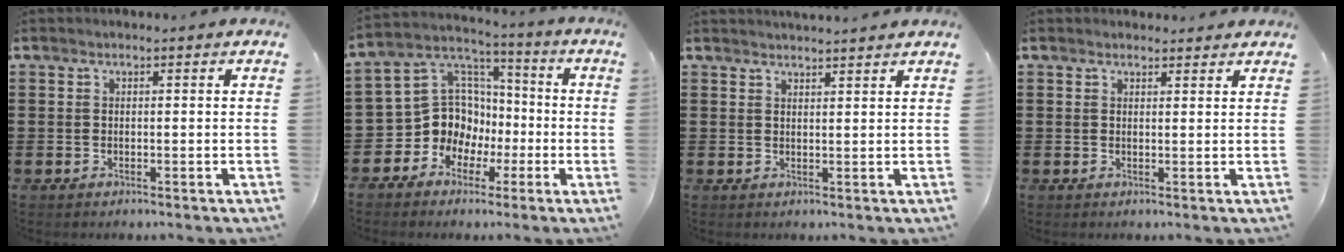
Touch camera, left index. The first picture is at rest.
{"total": 10.5, "force": [-2.8, 9.6, 3.1], "torque": [-0.110, 0.001, -0.049]}
{"total": 1.8, "force": [1.8, 0.0, -0.1], "torque": [-0.003, -0.003, 0.035]}
{"total": 1.4, "force": [1.4, 0.4, 0.1], "torque": [-0.006, 0.003, 0.027]}